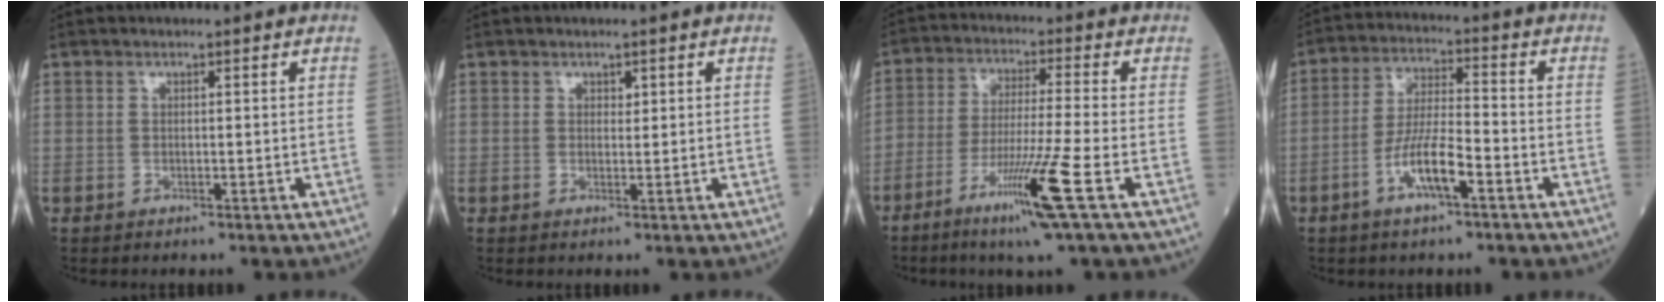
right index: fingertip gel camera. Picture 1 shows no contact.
{"total": 0.9, "force": [0.5, 0.6, 0.5], "torque": [0.000, -0.001, 0.006]}
{"total": 10.7, "force": [-5.2, -1.2, 9.2], "torque": [-0.176, -0.023, -0.101]}
{"total": 8.2, "force": [-3.7, 1.4, 7.1], "torque": [-0.142, 0.002, -0.070]}